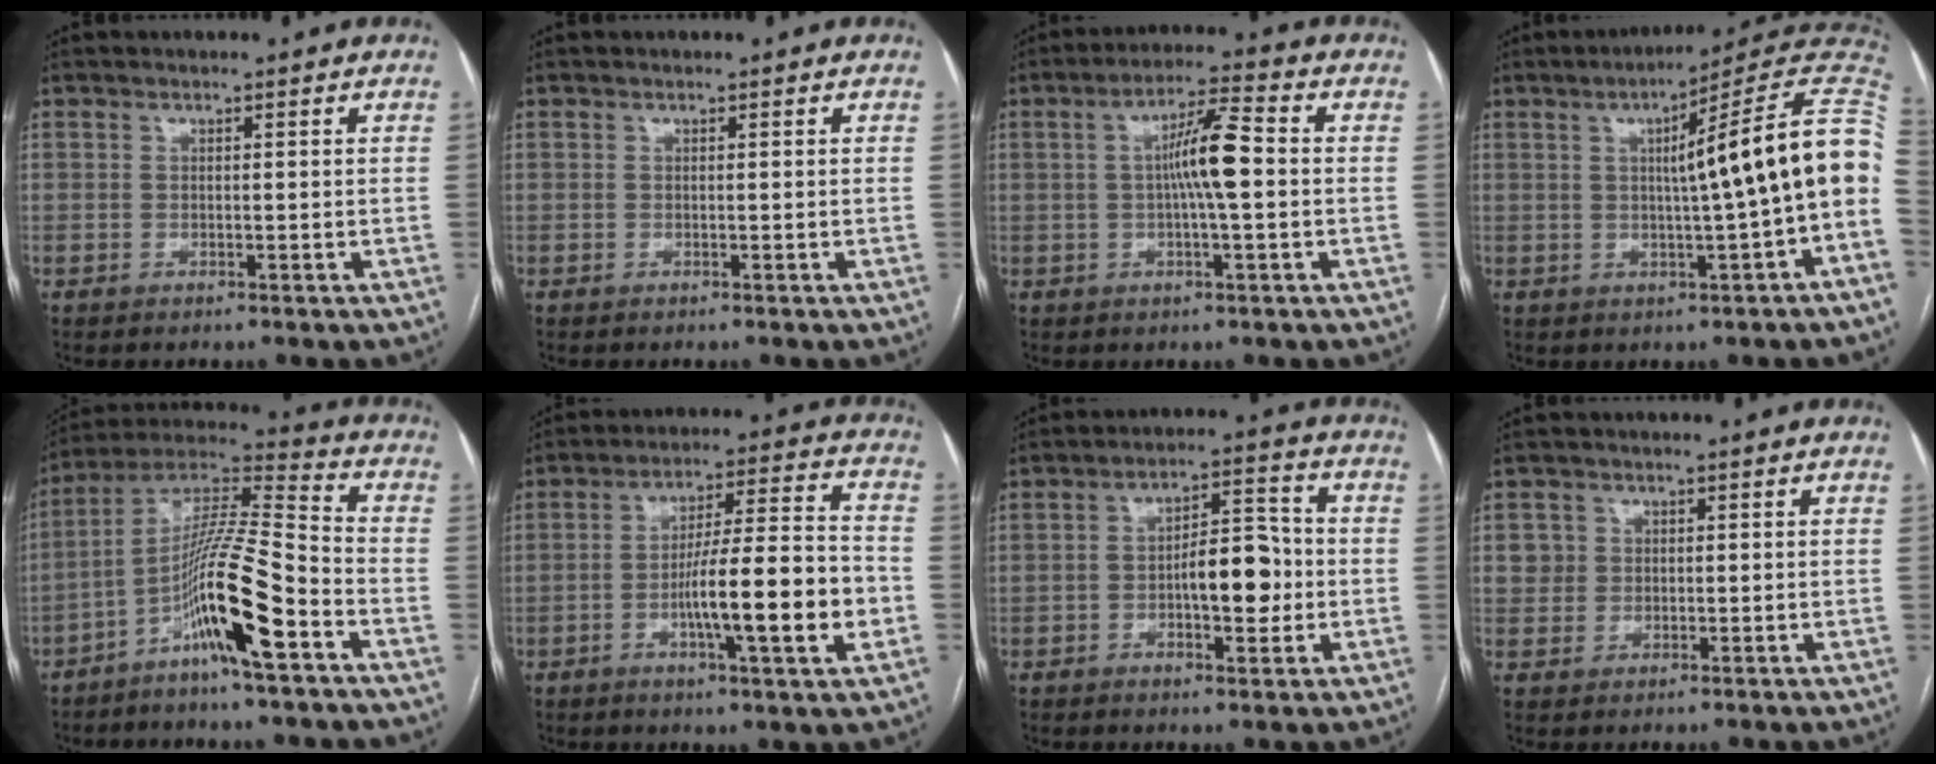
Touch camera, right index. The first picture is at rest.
{"total": 0.0}
{"total": 7.9, "force": [0.2, 0.7, 7.9], "torque": [-0.141, 0.014, -0.003]}
{"total": 15.0, "force": [0.7, -0.9, 15.0], "torque": [-0.196, 0.029, 0.002]}
{"total": 14.4, "force": [-6.5, 0.5, 12.8], "torque": [-0.243, 0.003, -0.123]}
{"total": 14.8, "force": [-3.8, 1.0, 14.2], "torque": [-0.232, 0.006, -0.060]}
{"total": 8.7, "force": [-1.5, 3.3, 7.9], "torque": [-0.124, 0.020, -0.020]}
{"total": 2.7, "force": [0.6, 2.7, 0.1], "torque": [0.009, 0.007, 0.010]}